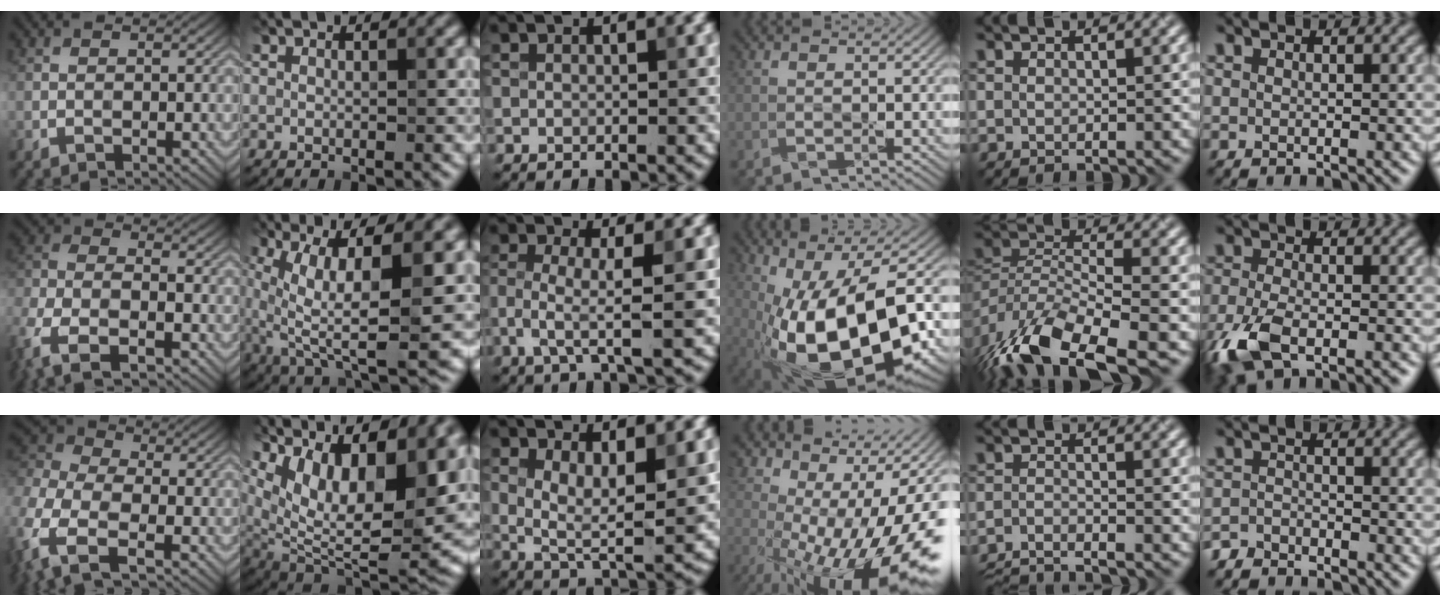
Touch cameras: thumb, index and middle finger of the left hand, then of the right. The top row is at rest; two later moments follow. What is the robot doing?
{"motion": "wipe", "object": "glasses"}